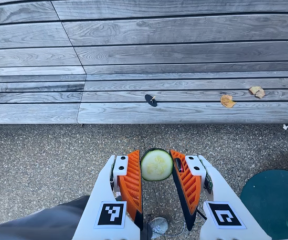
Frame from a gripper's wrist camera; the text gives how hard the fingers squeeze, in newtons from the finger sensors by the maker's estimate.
{"total": 7.4, "left": 7.4, "right": 7.5}